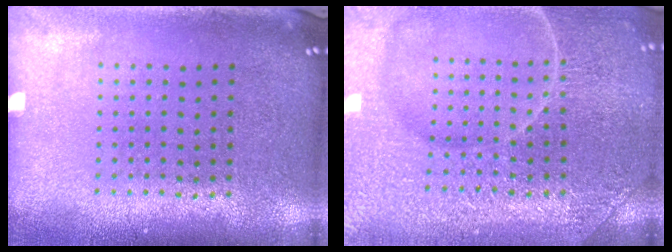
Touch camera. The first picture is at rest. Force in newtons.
{"total": 7.5, "press": 7.4, "slide": 1.0}